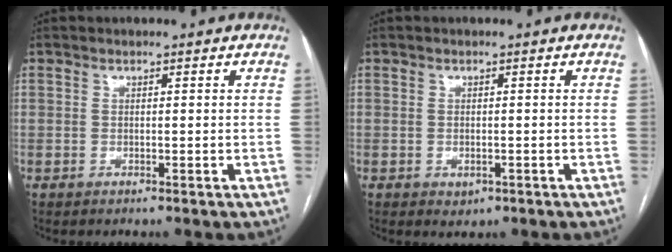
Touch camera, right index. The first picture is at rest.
{"total": 1.5, "force": [-0.6, 1.1, 0.8], "torque": [-0.011, 0.001, -0.001]}